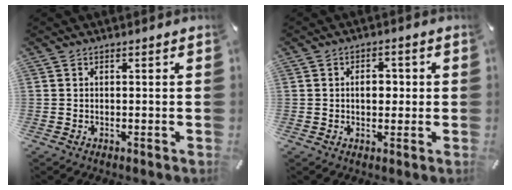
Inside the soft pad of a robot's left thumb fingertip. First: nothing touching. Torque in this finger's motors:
{"motor_torque": [0.87, 0.81, 0.47, -0.20, 0.00]}